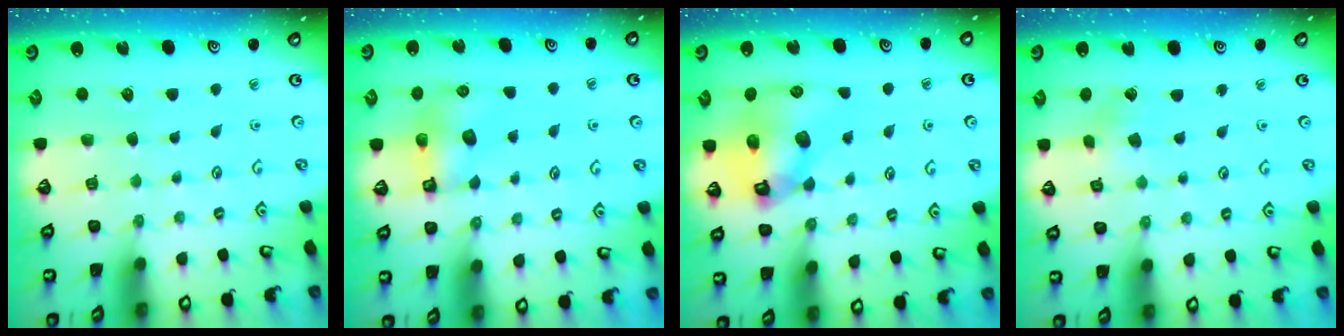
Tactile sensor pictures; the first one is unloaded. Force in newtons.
{"total": 6.7, "press": 6.7, "slide": 0.3}
{"total": 12.9, "press": 12.8, "slide": 1.5}
{"total": 2.1, "press": 2.1, "slide": 0.2}